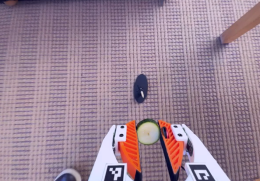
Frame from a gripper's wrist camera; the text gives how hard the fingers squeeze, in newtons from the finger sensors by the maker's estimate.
{"total": 8.5, "left": 8.6, "right": 8.4}